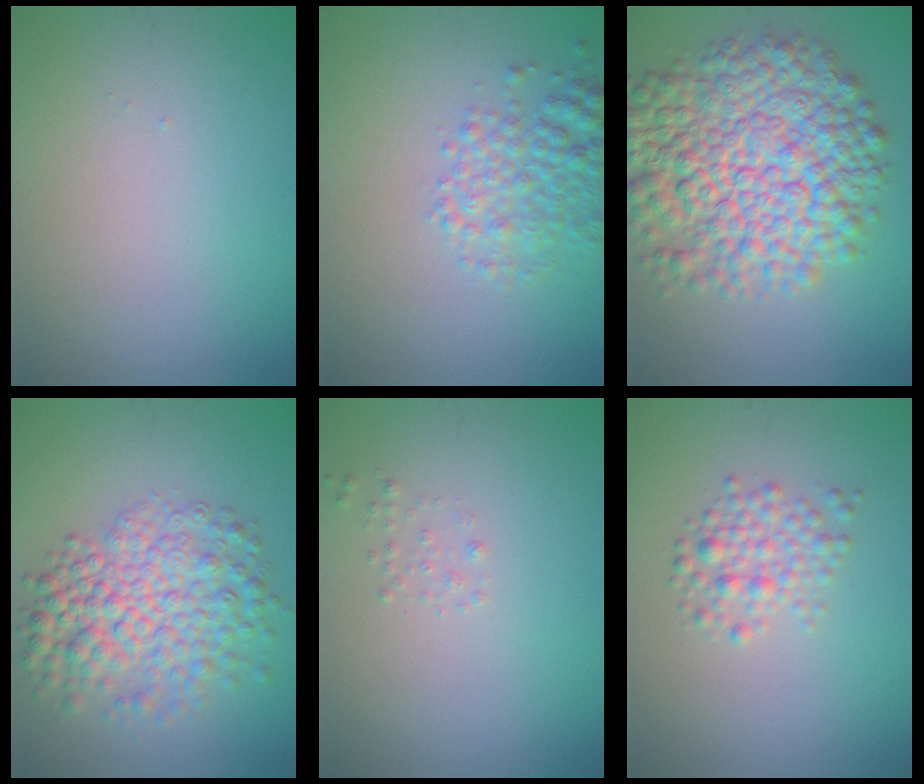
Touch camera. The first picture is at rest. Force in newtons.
{"total": 3.6, "press": 3.6, "slide": 0.2}
{"total": 11.7, "press": 11.7, "slide": 0.3}
{"total": 6.8, "press": 6.8, "slide": 0.2}
{"total": 0.6, "press": 0.6, "slide": 0.1}
{"total": 2.6, "press": 2.6, "slide": 0.1}